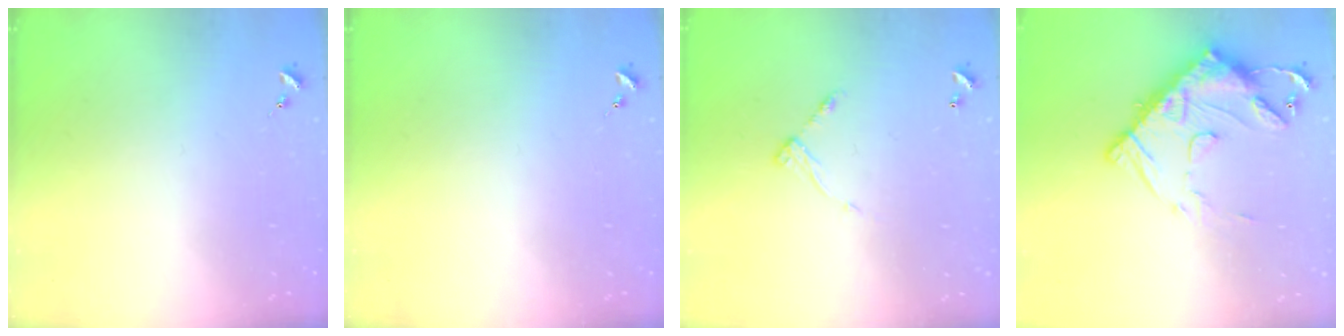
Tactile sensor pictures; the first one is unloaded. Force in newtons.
{"total": 0.0}
{"total": 7.1, "press": 7.1, "slide": 0.5}
{"total": 16.8, "press": 16.7, "slide": 1.2}